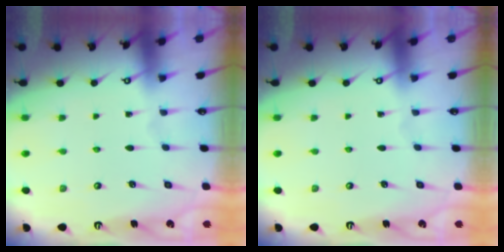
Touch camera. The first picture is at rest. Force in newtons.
{"total": 0.0}